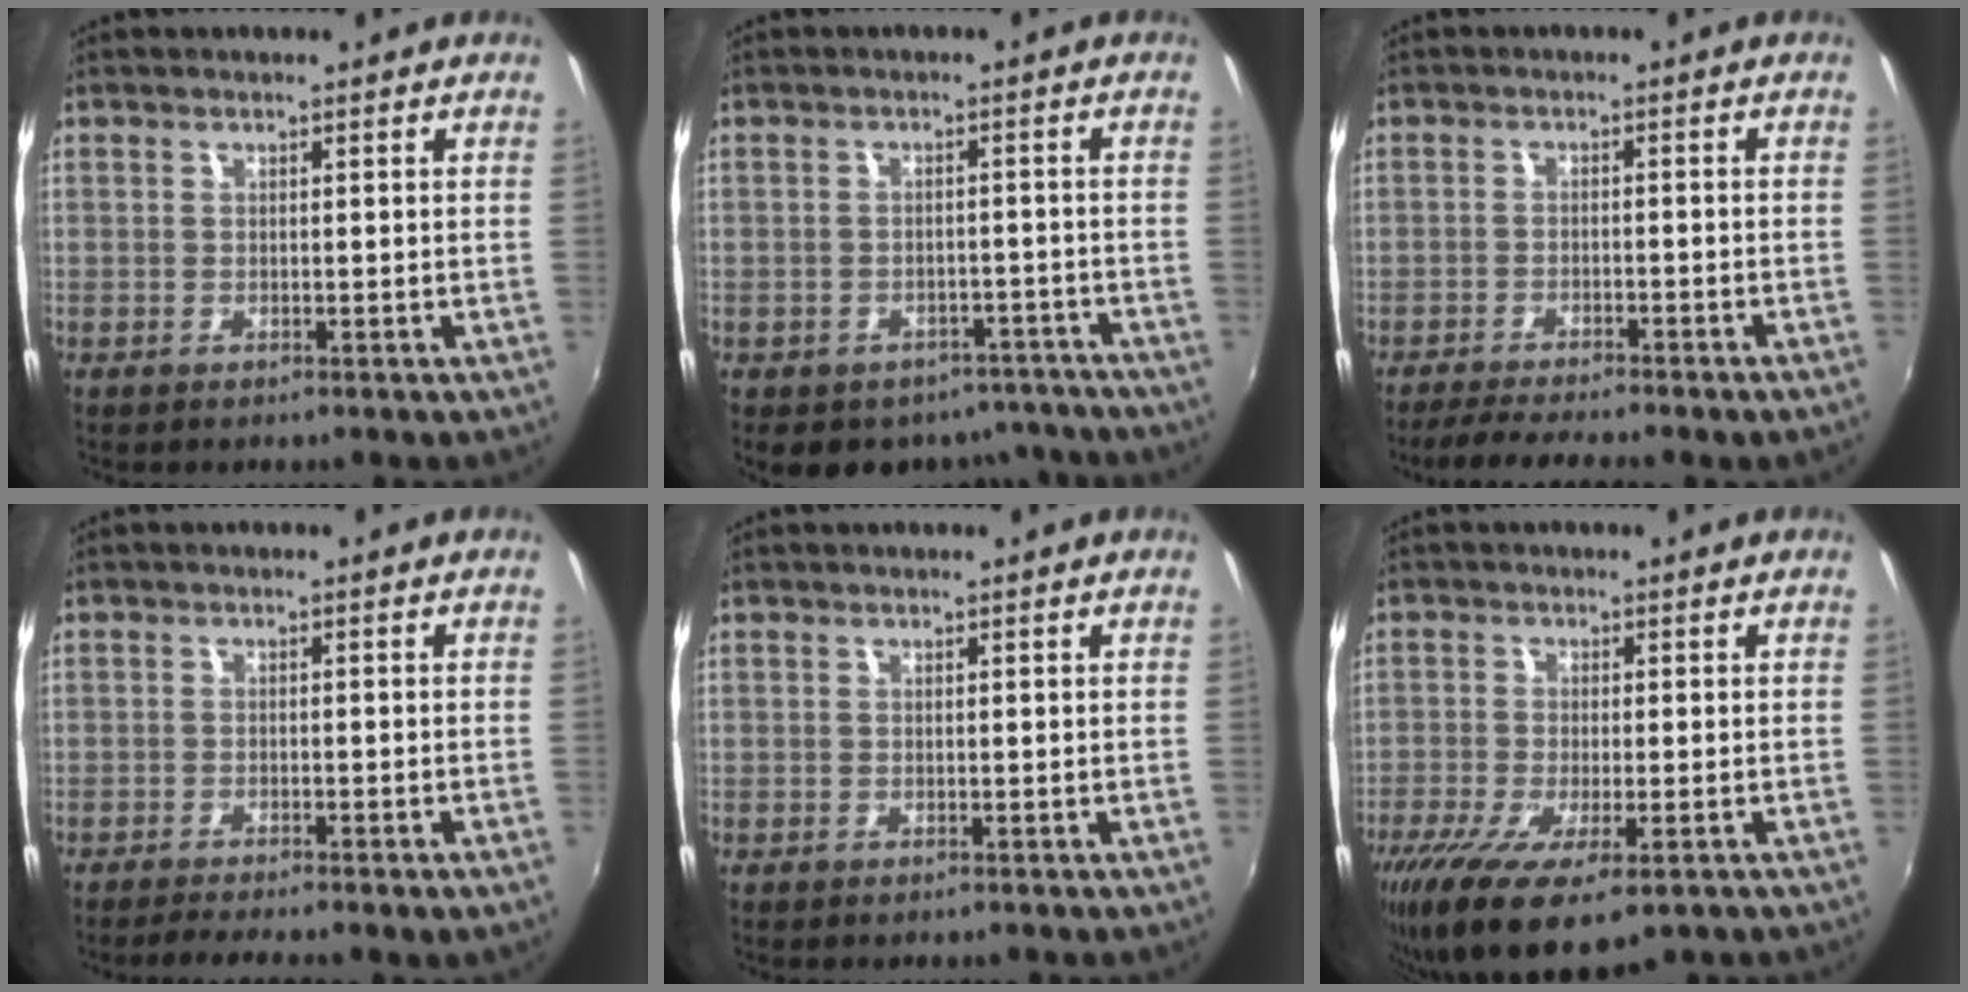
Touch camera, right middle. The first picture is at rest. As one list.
[{"total": 11.4, "force": [-8.5, 6.6, 3.6], "torque": [-0.078, 0.010, -0.090]}, {"total": 7.5, "force": [-6.6, -0.2, 3.5], "torque": [-0.084, -0.009, -0.100]}, {"total": 4.5, "force": [-3.6, -0.2, 2.6], "torque": [-0.050, -0.006, -0.055]}, {"total": 0.0}, {"total": 12.1, "force": [-6.9, 3.7, 9.3], "torque": [-0.194, -0.049, -0.112]}]